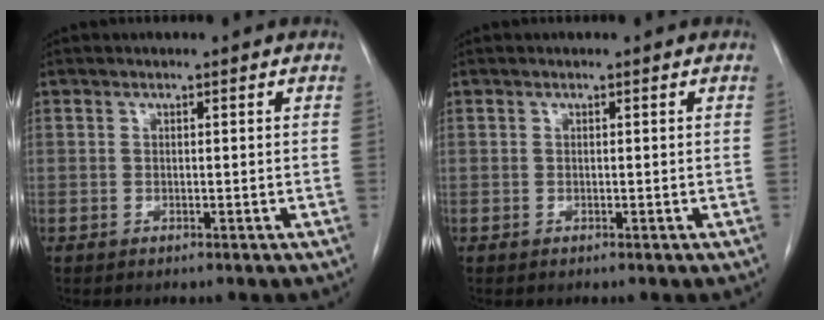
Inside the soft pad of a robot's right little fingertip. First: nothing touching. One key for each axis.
{"total": 0.0}